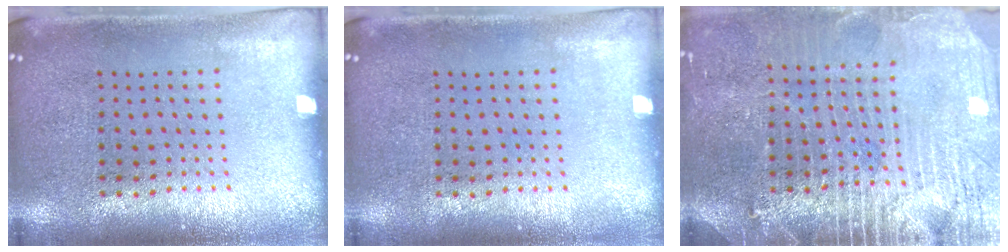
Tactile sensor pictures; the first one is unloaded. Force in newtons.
{"total": 0.0}
{"total": 3.7, "press": 3.5, "slide": 1.2}